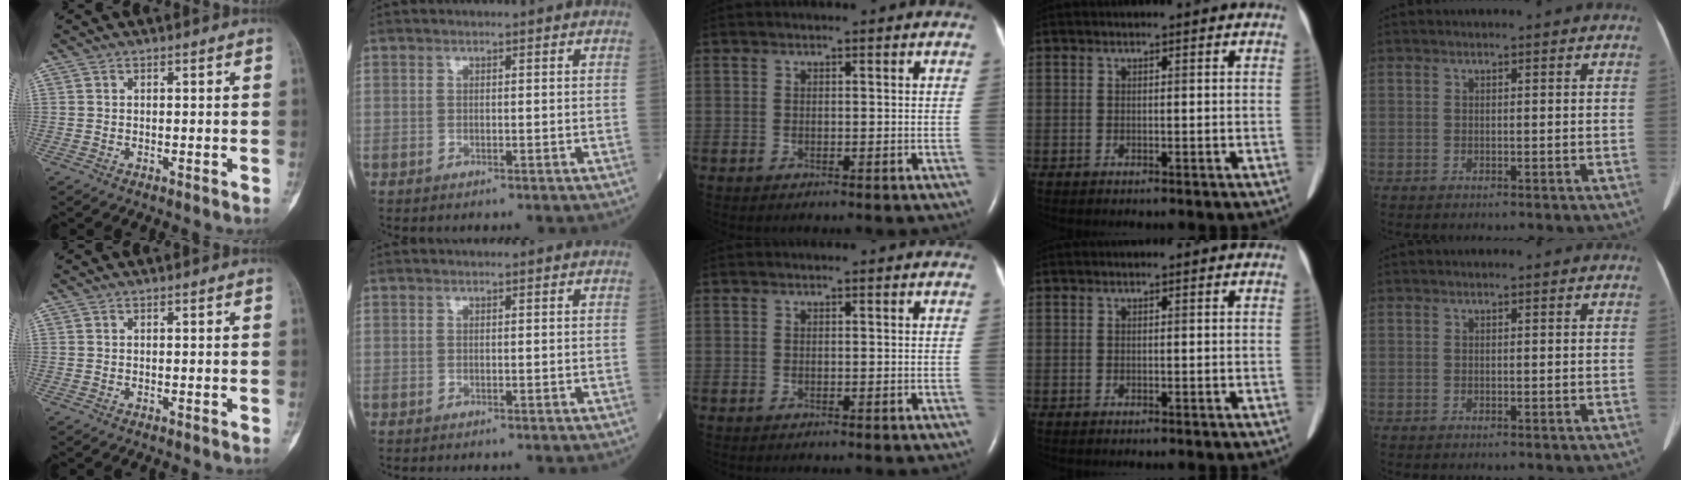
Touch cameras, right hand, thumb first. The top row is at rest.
{}